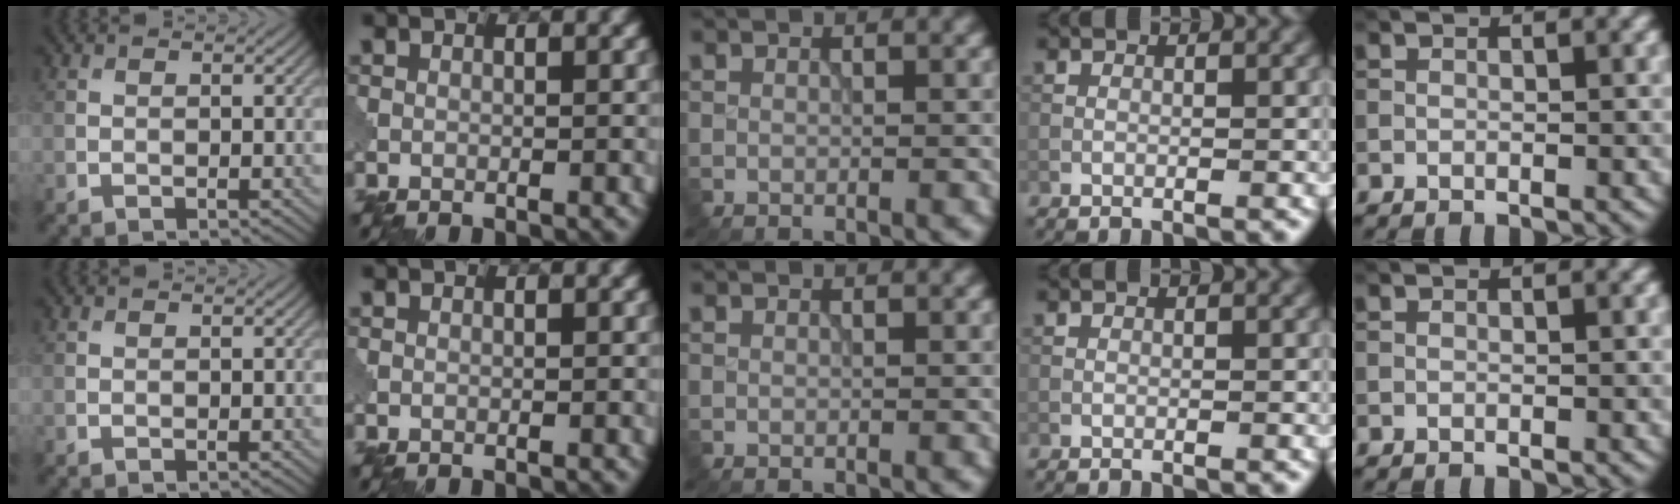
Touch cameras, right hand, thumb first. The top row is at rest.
{}